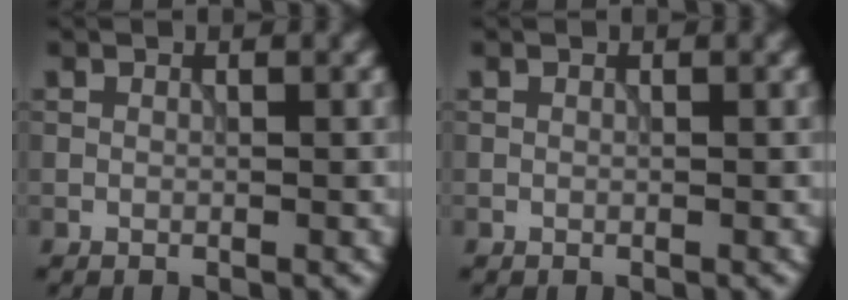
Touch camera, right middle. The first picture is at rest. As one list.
[{"total": 0.0}]